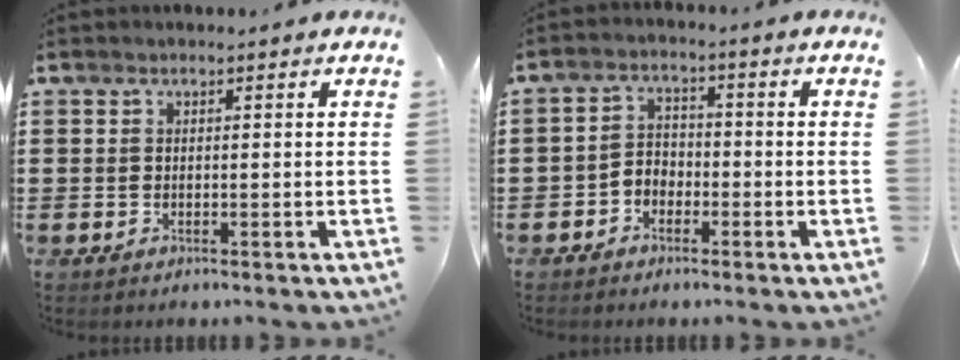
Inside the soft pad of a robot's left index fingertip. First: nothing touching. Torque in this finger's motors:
{"motor_torque": [0.14, 0.13, 0.09, 0.01]}